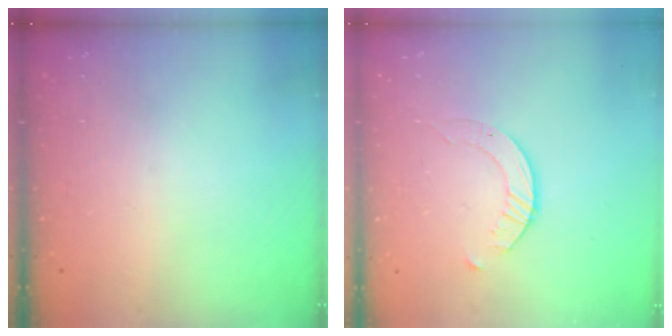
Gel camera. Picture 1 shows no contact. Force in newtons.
{"total": 2.7, "press": 2.7, "slide": 0.3}